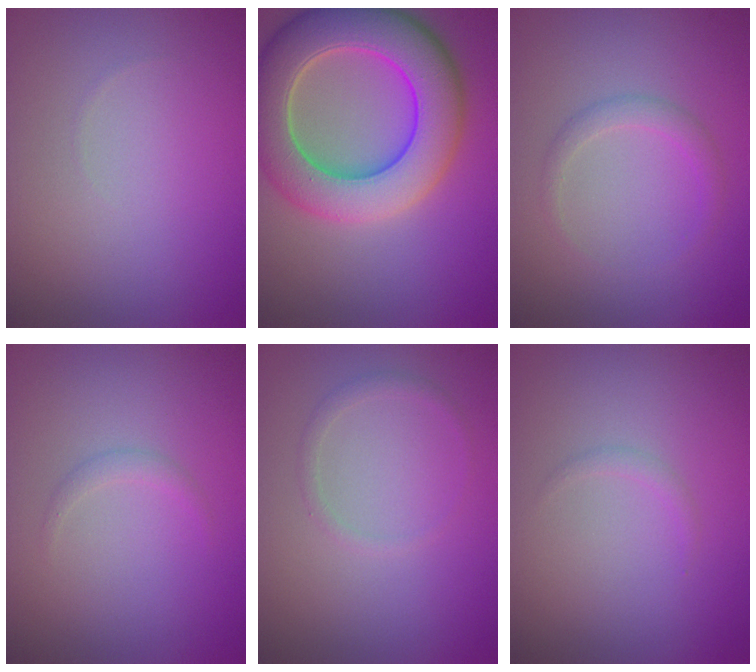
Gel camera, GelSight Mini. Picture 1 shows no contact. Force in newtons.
{"total": 10.3, "press": 10.3, "slide": 0.9}
{"total": 1.5, "press": 1.5, "slide": 0.2}
{"total": 0.8, "press": 0.8, "slide": 0.1}
{"total": 1.0, "press": 1.0, "slide": 0.1}
{"total": 0.7, "press": 0.7, "slide": 0.1}